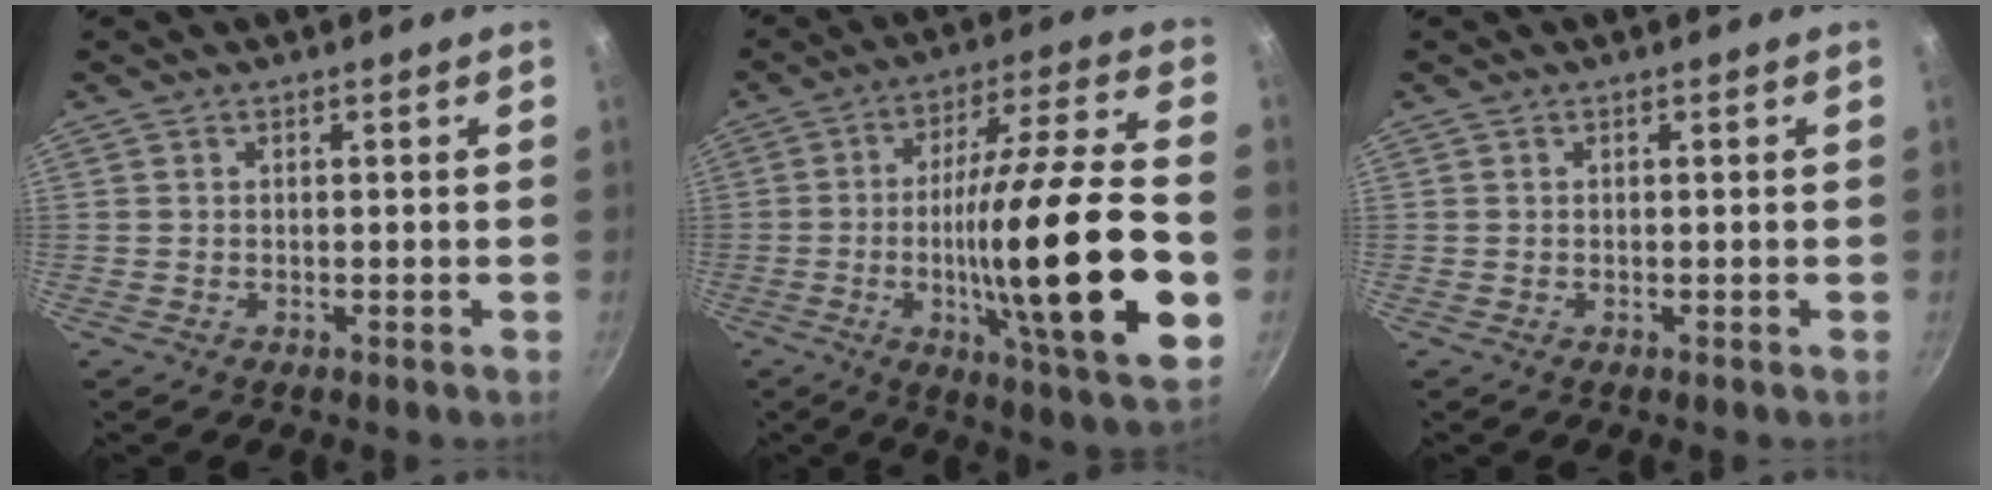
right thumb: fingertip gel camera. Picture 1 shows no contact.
{"total": 27.2, "force": [-5.1, 4.6, 26.3], "torque": [-0.412, 0.017, -0.078]}
{"total": 0.0}